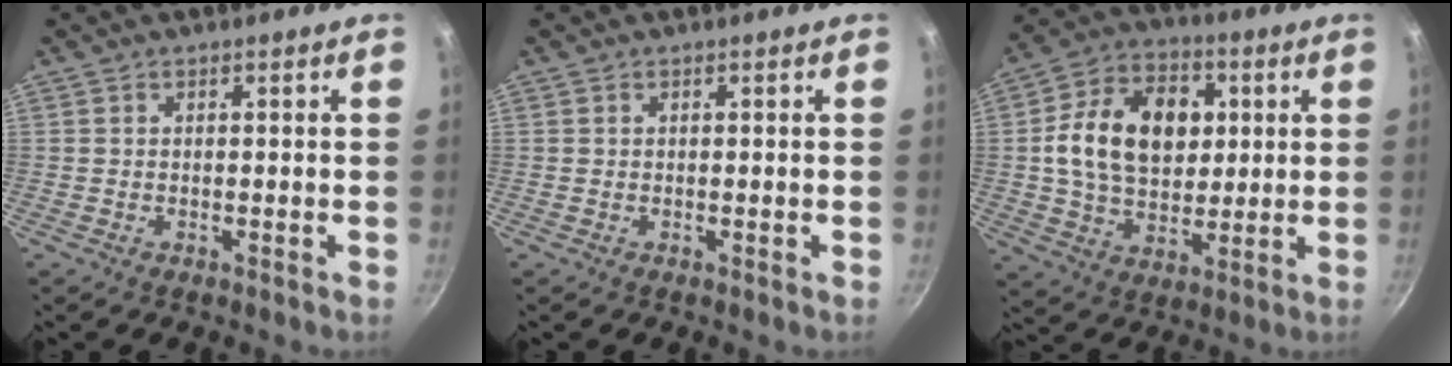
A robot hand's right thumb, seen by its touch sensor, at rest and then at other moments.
{"total": 0.0}
{"total": 18.3, "force": [3.0, 13.0, 12.5], "torque": [-0.179, 0.011, 0.042]}